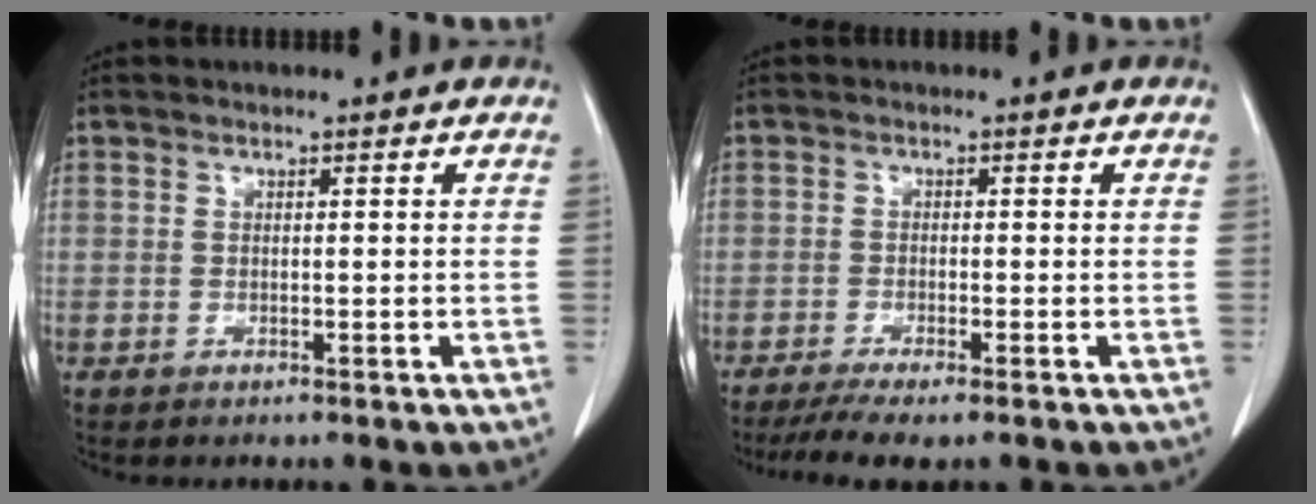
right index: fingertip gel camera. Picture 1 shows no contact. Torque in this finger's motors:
{"motor_torque": [0.41, -0.44, 0.18, 0.06]}